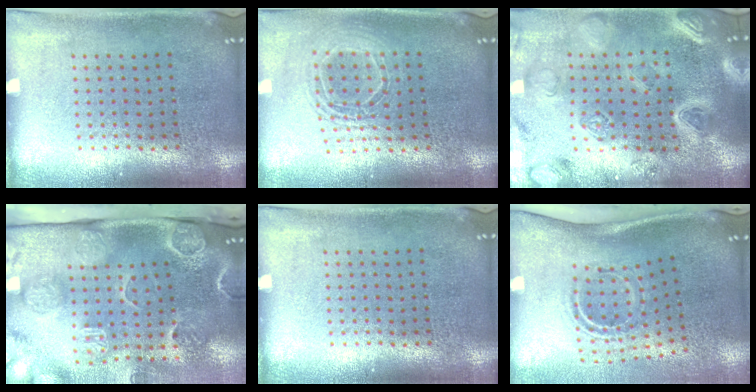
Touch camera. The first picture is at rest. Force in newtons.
{"total": 1.5, "press": 1.3, "slide": 0.7}
{"total": 4.3, "press": 3.8, "slide": 2.0}
{"total": 4.6, "press": 3.3, "slide": 3.2}
{"total": 0.0}
{"total": 2.2, "press": 1.2, "slide": 1.8}